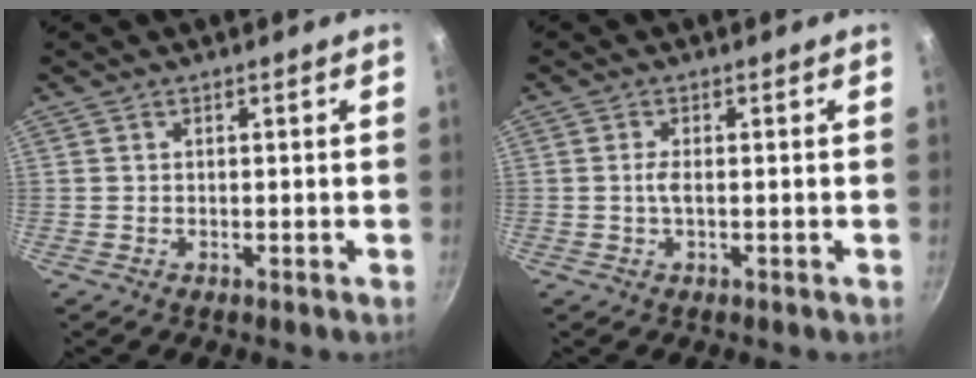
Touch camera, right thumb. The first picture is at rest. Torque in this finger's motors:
{"motor_torque": [0.62, 0.30, 0.49, 0.24, 0.15]}